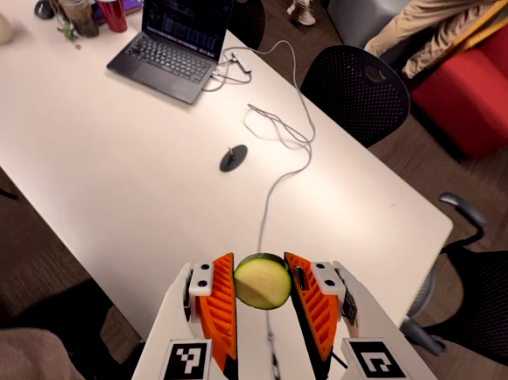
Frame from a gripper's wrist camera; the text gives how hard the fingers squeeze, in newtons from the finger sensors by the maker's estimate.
{"total": 9.4, "left": 9.6, "right": 9.3}